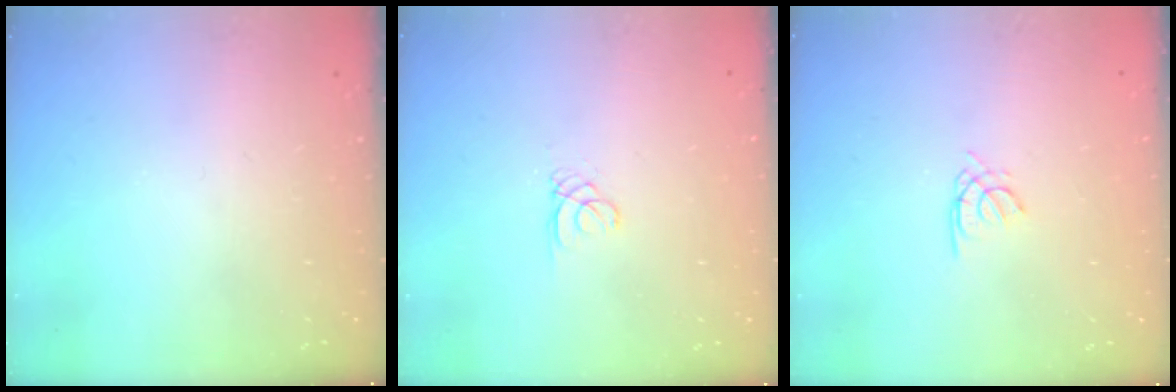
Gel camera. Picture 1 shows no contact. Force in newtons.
{"total": 0.6, "press": 0.6, "slide": 0.1}
{"total": 1.5, "press": 1.4, "slide": 0.4}